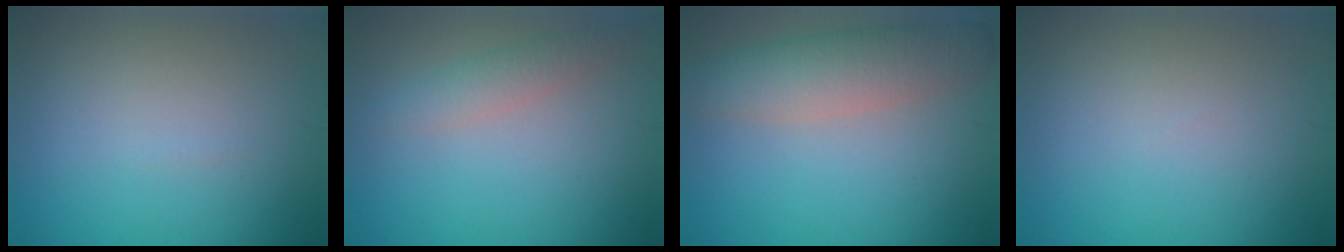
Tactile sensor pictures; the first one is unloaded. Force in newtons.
{"total": 2.0, "press": 2.0, "slide": 0.1}
{"total": 4.9, "press": 4.9, "slide": 0.5}
{"total": 0.0}